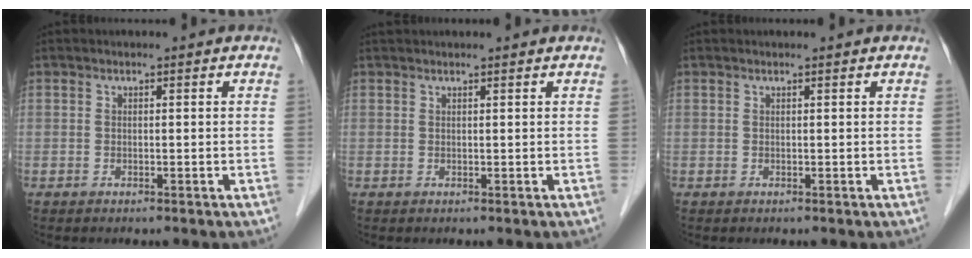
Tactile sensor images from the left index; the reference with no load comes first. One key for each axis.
{"total": 2.2, "fx": 2.1, "fy": 0.0, "fz": 0.7, "tx": -0.012, "ty": 0.025, "tz": 0.030}
{"total": 0.0}